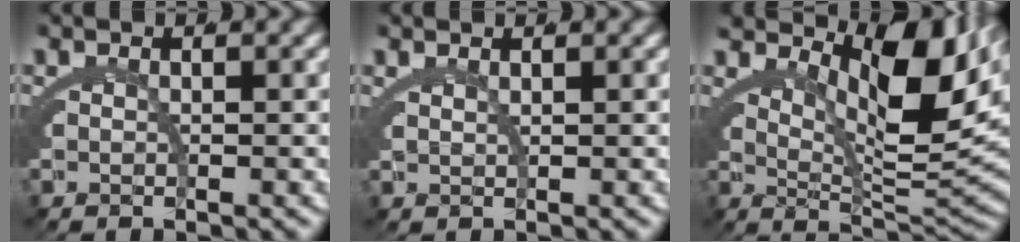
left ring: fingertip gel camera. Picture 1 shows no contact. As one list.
[{"total": 1.4, "force": [1.2, -0.6, 0.2], "torque": [-0.001, -0.003, 0.030]}, {"total": 10.1, "force": [5.0, 2.4, 8.4], "torque": [-0.113, 0.009, 0.080]}]